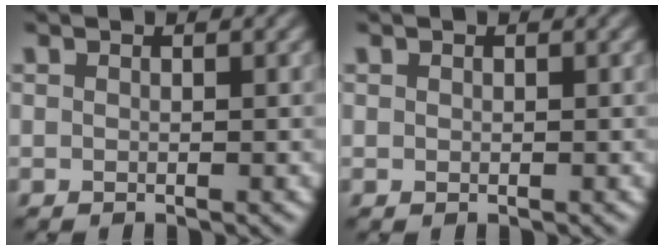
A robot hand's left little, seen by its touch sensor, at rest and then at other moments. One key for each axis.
{"total": 0.9, "fx": -0.1, "fy": -0.4, "fz": -0.7, "tx": 0.007, "ty": 0.004, "tz": 0.010}